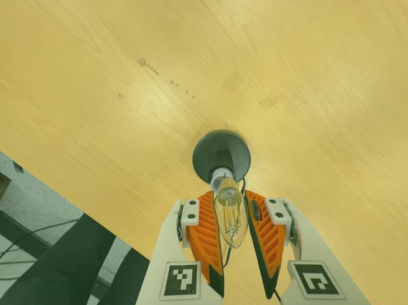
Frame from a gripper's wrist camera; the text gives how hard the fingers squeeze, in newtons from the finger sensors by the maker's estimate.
{"total": 11.3, "left": 10.6, "right": 12.0}